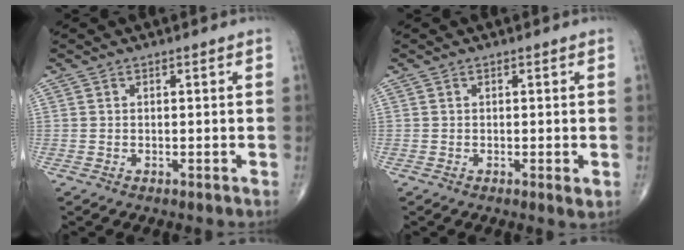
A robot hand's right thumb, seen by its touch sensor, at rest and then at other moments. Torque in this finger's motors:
{"motor_torque": [0.24, 0.65, 0.18, -0.20, 0.06]}